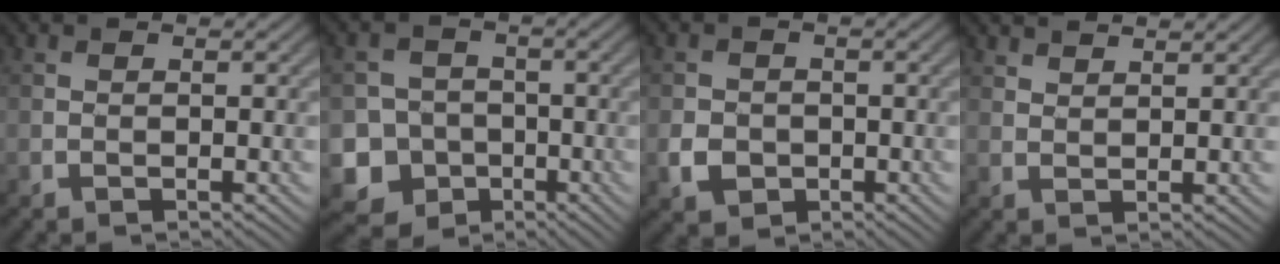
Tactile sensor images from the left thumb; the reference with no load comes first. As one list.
[{"total": 8.1, "force": [-3.1, 7.2, 2.0], "torque": [-0.054, -0.018, -0.087]}, {"total": 3.1, "force": [-0.9, 2.7, 1.2], "torque": [-0.026, -0.006, -0.017]}, {"total": 2.4, "force": [2.2, 0.5, 0.7], "torque": [-0.015, -0.006, 0.046]}]